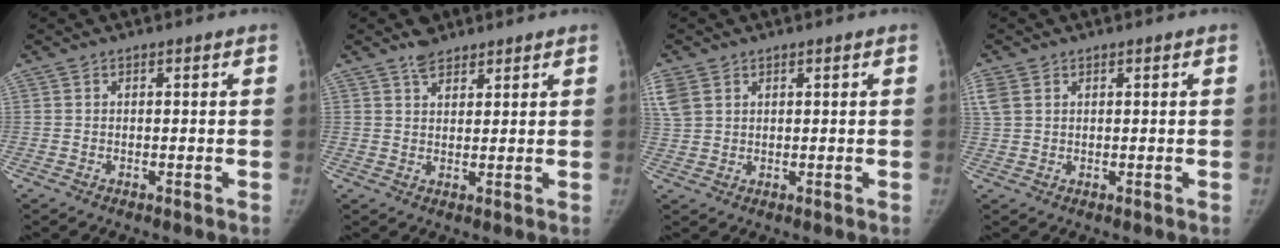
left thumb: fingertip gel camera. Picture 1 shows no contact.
{"total": 3.4, "force": [2.8, 1.8, 1.0], "torque": [-0.001, -0.020, 0.048]}
{"total": 6.4, "force": [3.1, 4.4, 3.5], "torque": [-0.096, 0.008, 0.074]}
{"total": 4.2, "force": [1.9, 2.7, 2.6], "torque": [-0.079, 0.012, 0.046]}